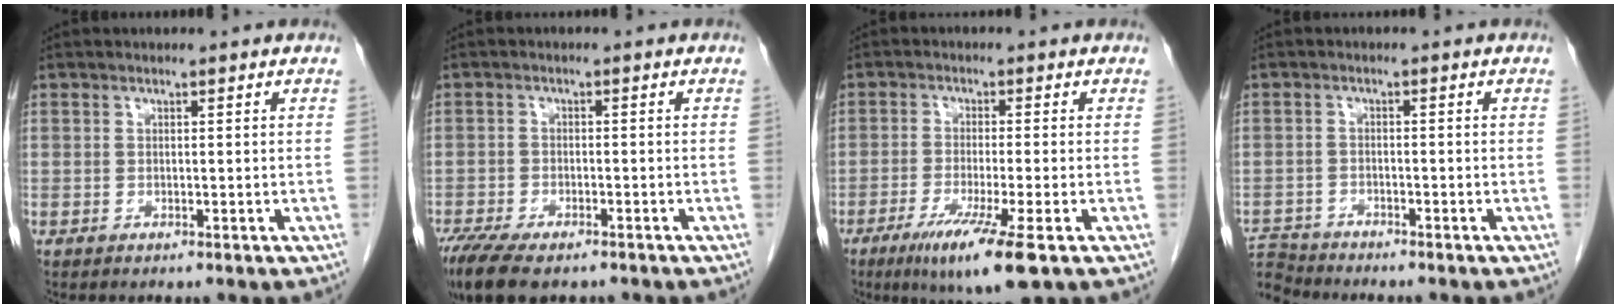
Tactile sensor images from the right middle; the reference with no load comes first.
{"total": 10.2, "force": [-7.5, 3.8, 5.7], "torque": [-0.102, -0.013, -0.118]}
{"total": 9.2, "force": [-5.0, -0.1, 7.7], "torque": [-0.138, -0.030, -0.083]}
{"total": 5.3, "force": [-5.2, 0.6, -0.6], "torque": [0.011, -0.004, -0.101]}